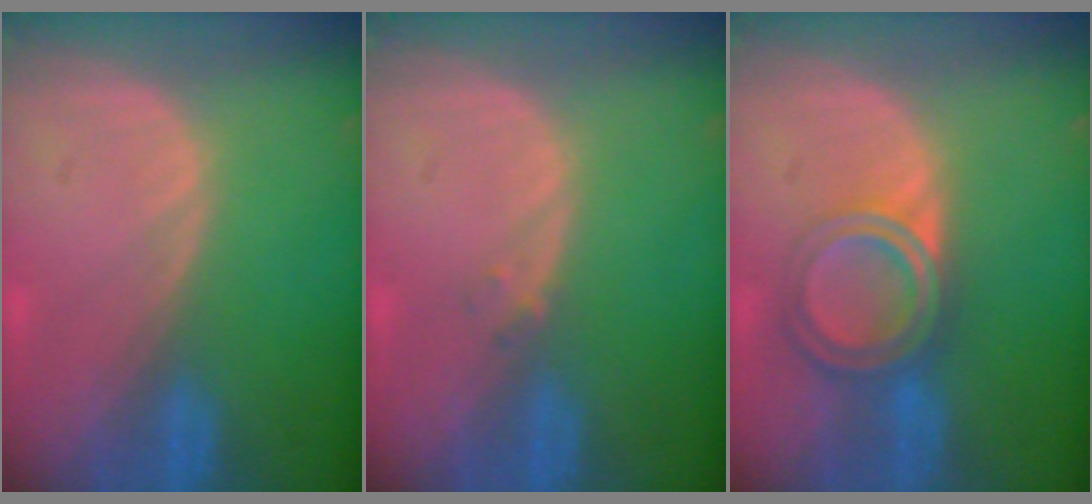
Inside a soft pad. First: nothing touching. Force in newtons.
{"total": 0.9, "press": 0.9, "slide": 0.2}
{"total": 6.4, "press": 5.4, "slide": 3.4}